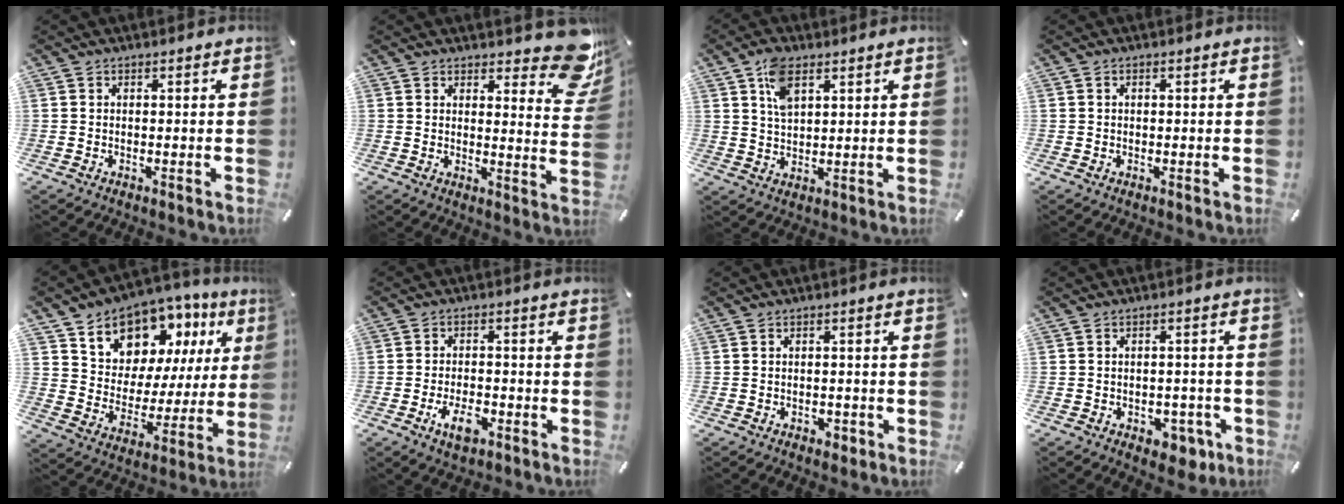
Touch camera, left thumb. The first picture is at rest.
{"total": 10.5, "force": [7.4, 4.4, 6.1], "torque": [-0.054, -0.058, 0.129]}
{"total": 6.7, "force": [3.5, 3.6, 4.4], "torque": [-0.082, 0.000, 0.062]}
{"total": 0.6, "force": [0.1, 0.5, 0.4], "torque": [-0.009, 0.004, 0.001]}
{"total": 11.5, "force": [8.3, 7.7, 1.7], "torque": [-0.037, -0.083, 0.154]}
{"total": 6.1, "force": [-3.0, 3.1, 4.3], "torque": [-0.091, 0.010, -0.057]}
{"total": 2.1, "force": [-0.9, 1.6, 1.0], "torque": [-0.018, 0.004, -0.018]}
{"total": 5.6, "force": [-2.7, 3.7, 3.3], "torque": [-0.040, 0.016, -0.046]}